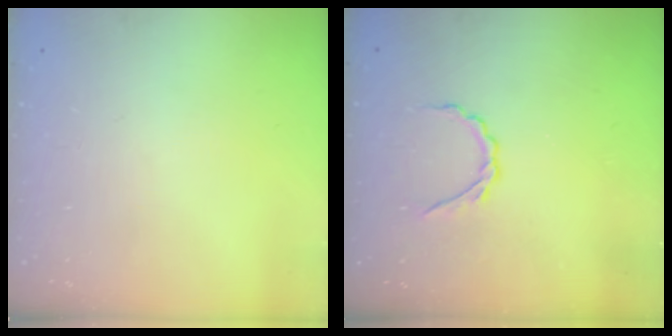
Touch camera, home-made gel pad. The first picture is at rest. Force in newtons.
{"total": 2.7, "press": 2.6, "slide": 0.8}